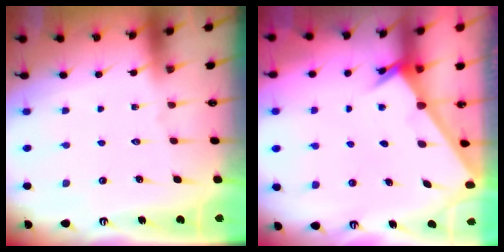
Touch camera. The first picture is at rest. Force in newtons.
{"total": 2.3, "press": 2.3, "slide": 0.2}